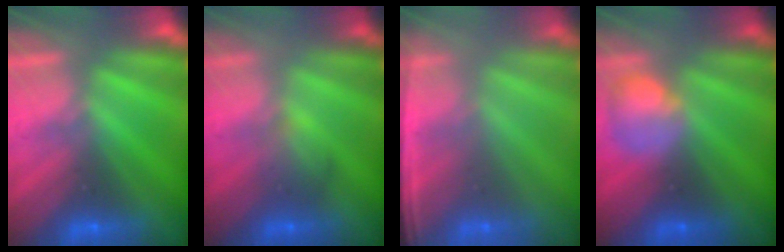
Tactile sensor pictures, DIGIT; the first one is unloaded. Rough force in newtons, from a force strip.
{"total": 1.9}
{"total": 1.3}
{"total": 2.4}